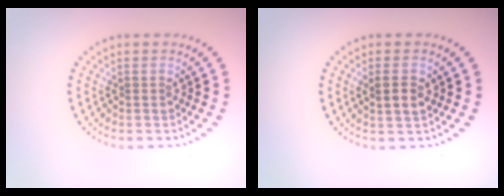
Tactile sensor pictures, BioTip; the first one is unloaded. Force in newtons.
{"total": 2.0, "press": 2.0, "slide": 0.4}